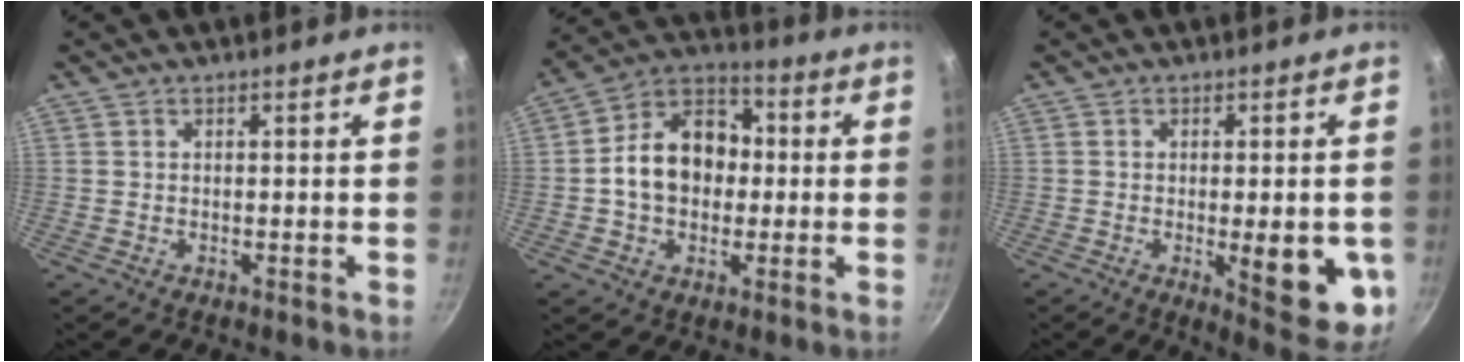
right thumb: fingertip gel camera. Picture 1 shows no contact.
{"total": 14.5, "force": [-0.1, 11.0, 9.5], "torque": [-0.119, 0.034, -0.021]}
{"total": 12.6, "force": [-2.6, 4.1, 11.6], "torque": [-0.121, -0.007, -0.026]}